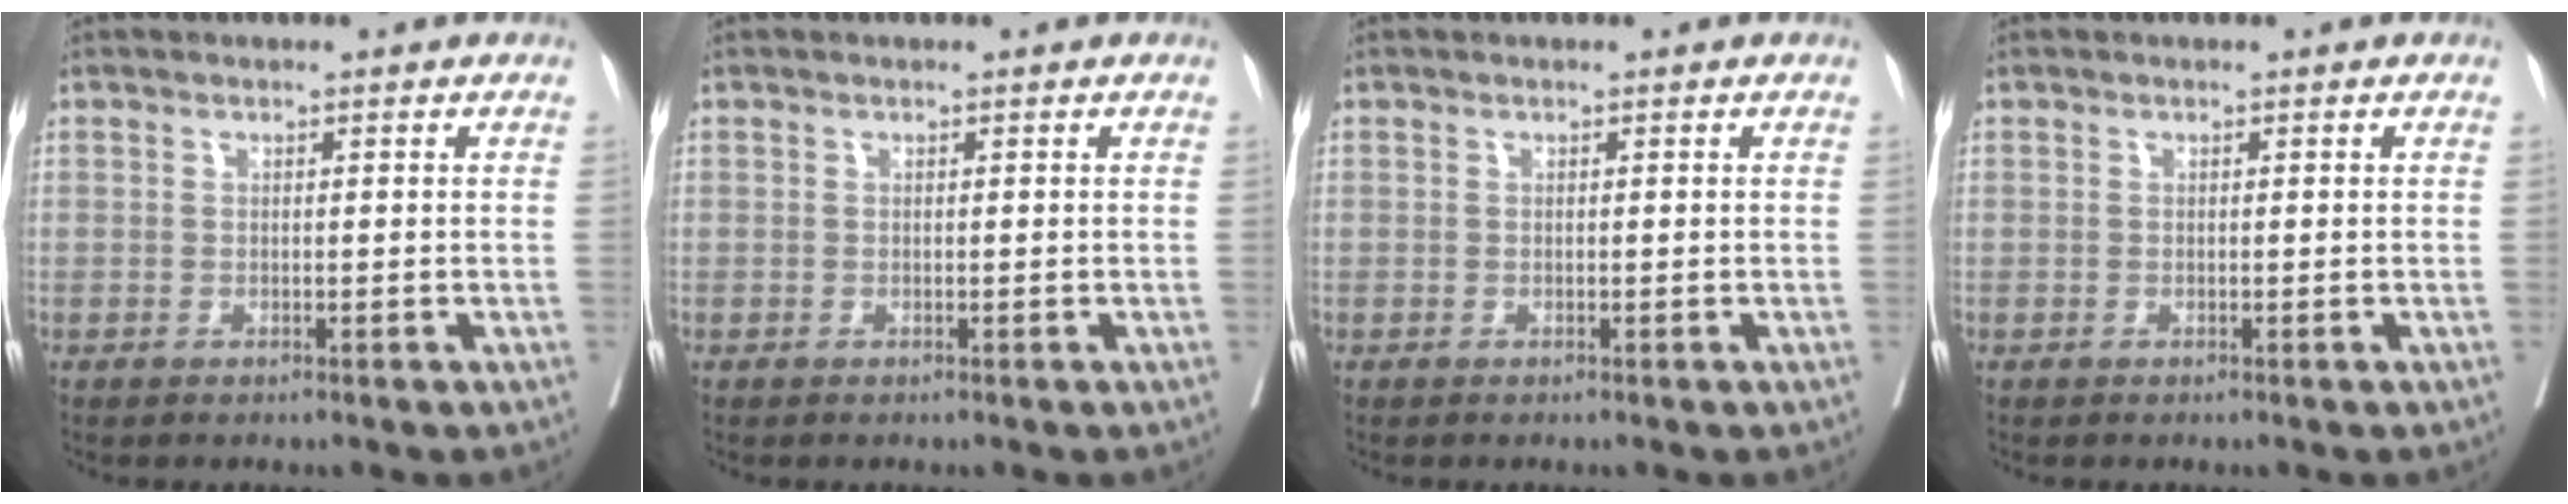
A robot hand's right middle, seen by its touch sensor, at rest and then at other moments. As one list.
[{"total": 0.0}, {"total": 0.0}, {"total": 0.0}]